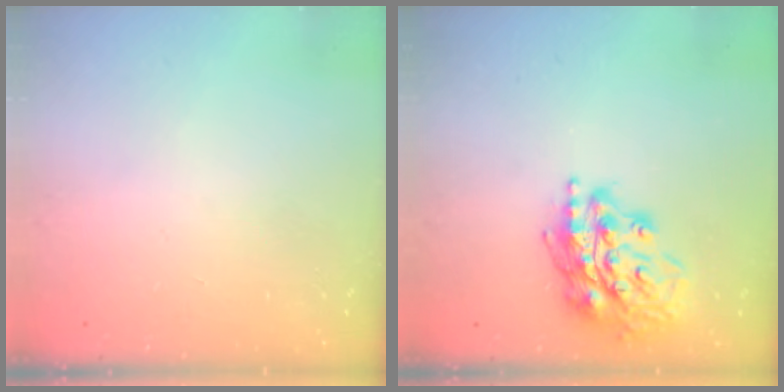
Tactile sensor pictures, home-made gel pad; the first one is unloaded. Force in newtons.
{"total": 17.5, "press": 17.4, "slide": 1.8}